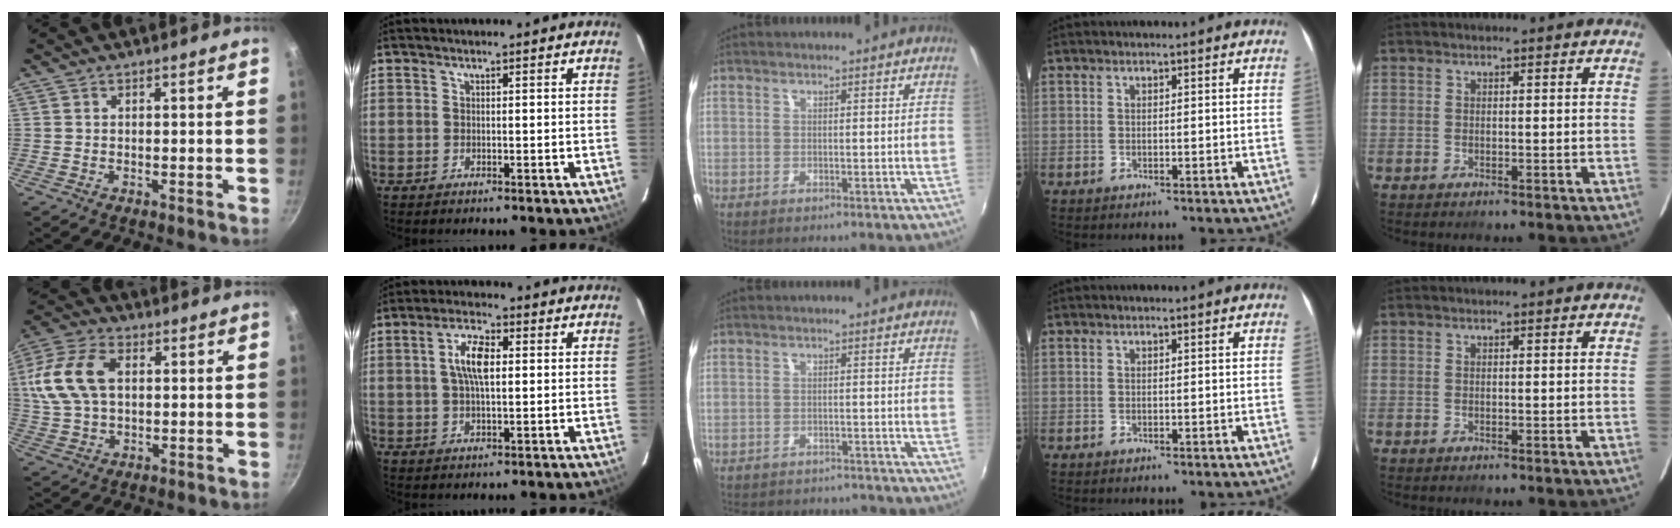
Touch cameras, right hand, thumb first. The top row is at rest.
{"thumb": {"total": 14.2, "force": [2.6, 9.1, 10.6], "torque": [-0.206, 0.015, 0.042]}, "index": {"total": 6.5, "force": [1.1, 2.5, 5.9], "torque": [-0.112, 0.011, 0.020]}, "middle": {"total": 13.9, "force": [-12.2, 4.7, 4.8], "torque": [-0.108, -0.002, -0.160]}}